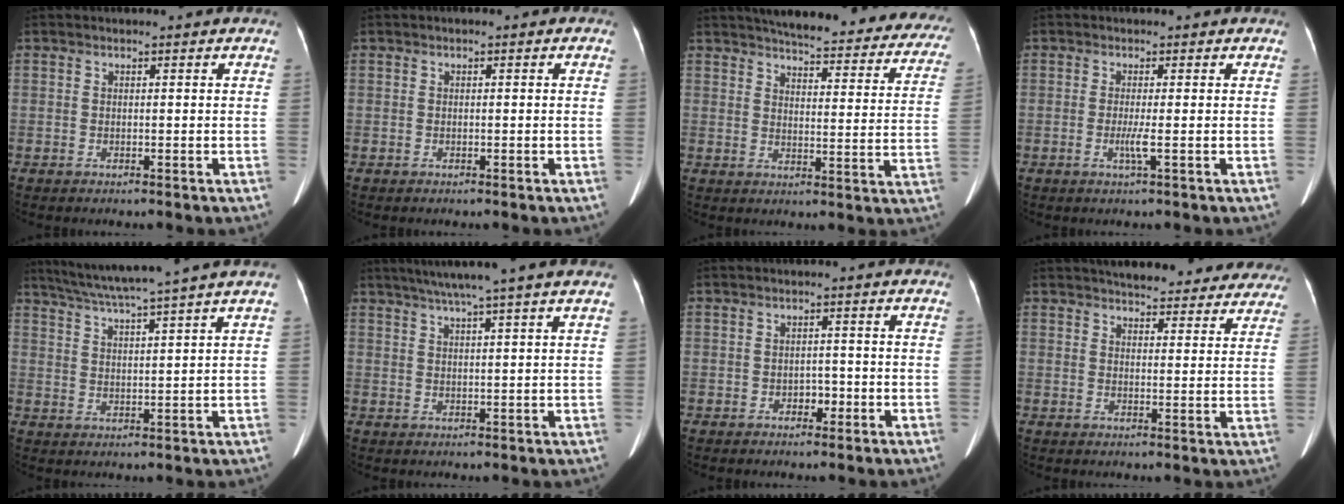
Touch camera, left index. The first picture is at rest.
{"total": 0.0}
{"total": 29.2, "force": [26.3, 5.7, 11.4], "torque": [-0.150, -0.063, 0.293]}
{"total": 1.8, "force": [-0.6, -0.5, 1.6], "torque": [-0.041, -0.008, -0.012]}
{"total": 11.9, "force": [10.0, -2.1, 6.1], "torque": [-0.107, 0.007, 0.151]}
{"total": 8.1, "force": [6.4, -1.7, 4.6], "torque": [-0.070, 0.019, 0.087]}
{"total": 1.7, "force": [-1.0, 1.1, 0.9], "torque": [-0.013, 0.000, -0.014]}
{"total": 20.6, "force": [18.6, 5.6, 6.8], "torque": [-0.078, -0.013, 0.208]}